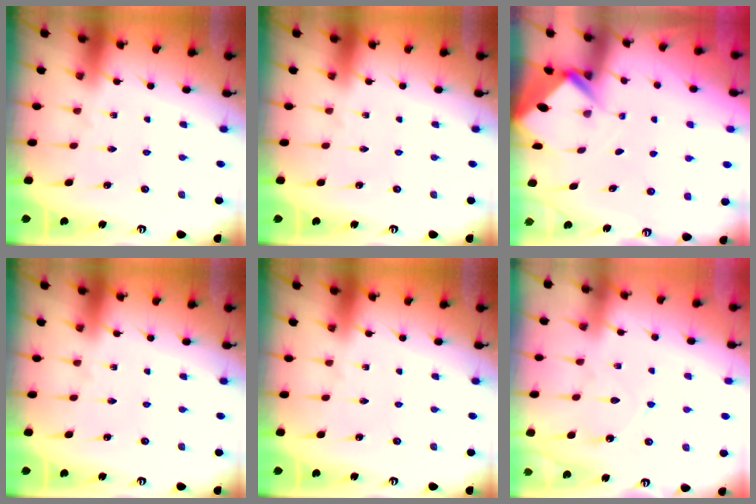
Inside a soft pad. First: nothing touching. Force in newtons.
{"total": 0.0}
{"total": 2.6, "press": 2.6, "slide": 0.2}
{"total": 0.0}
{"total": 0.0}
{"total": 6.6, "press": 6.6, "slide": 0.7}